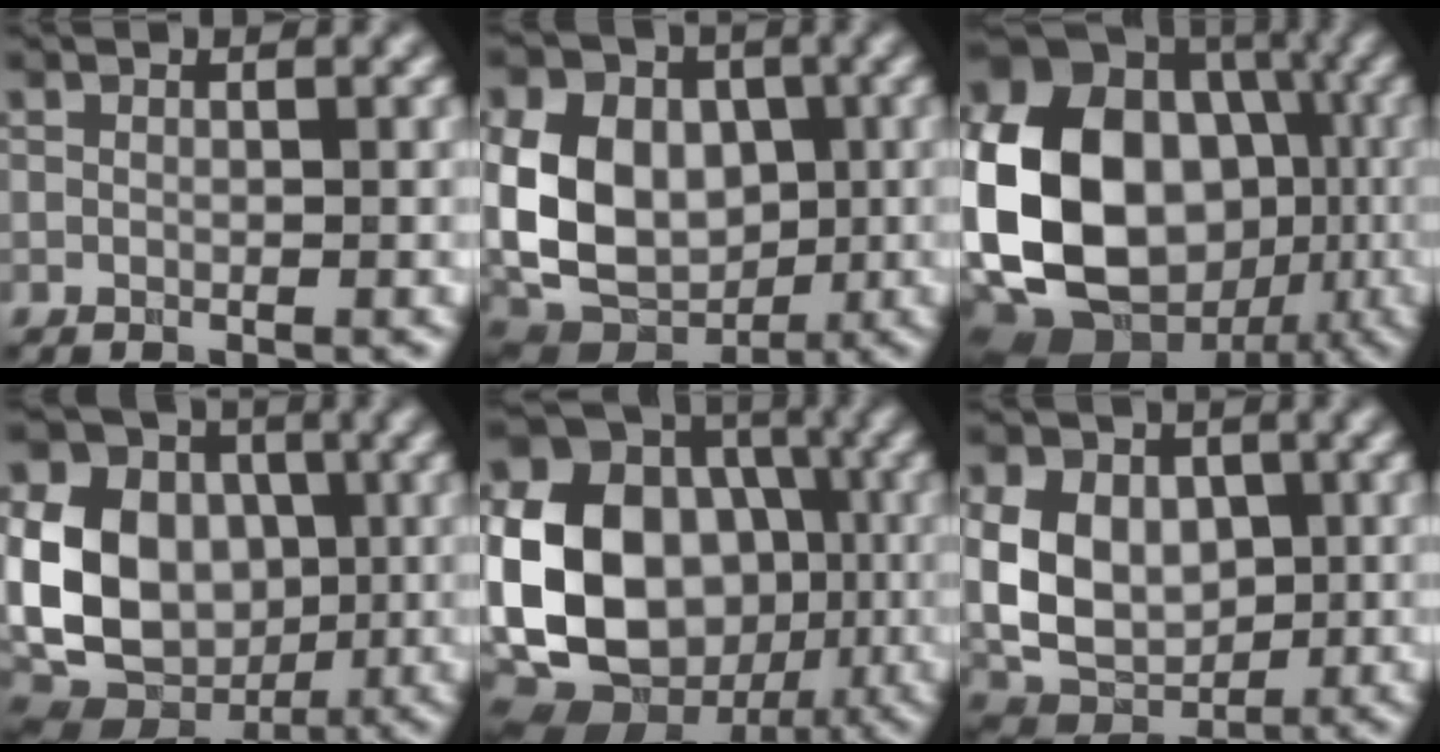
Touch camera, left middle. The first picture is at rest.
{"total": 10.9, "force": [0.5, 8.4, 6.9], "torque": [-0.133, -0.001, 0.000]}
{"total": 18.7, "force": [-2.2, 15.1, 10.8], "torque": [-0.231, -0.011, -0.039]}
{"total": 13.1, "force": [-0.1, 10.4, 8.1], "torque": [-0.156, -0.004, -0.006]}
{"total": 18.2, "force": [-1.8, 15.1, 10.0], "torque": [-0.209, -0.011, -0.048]}
{"total": 7.2, "force": [0.6, 5.5, 4.7], "torque": [-0.098, -0.004, 0.004]}